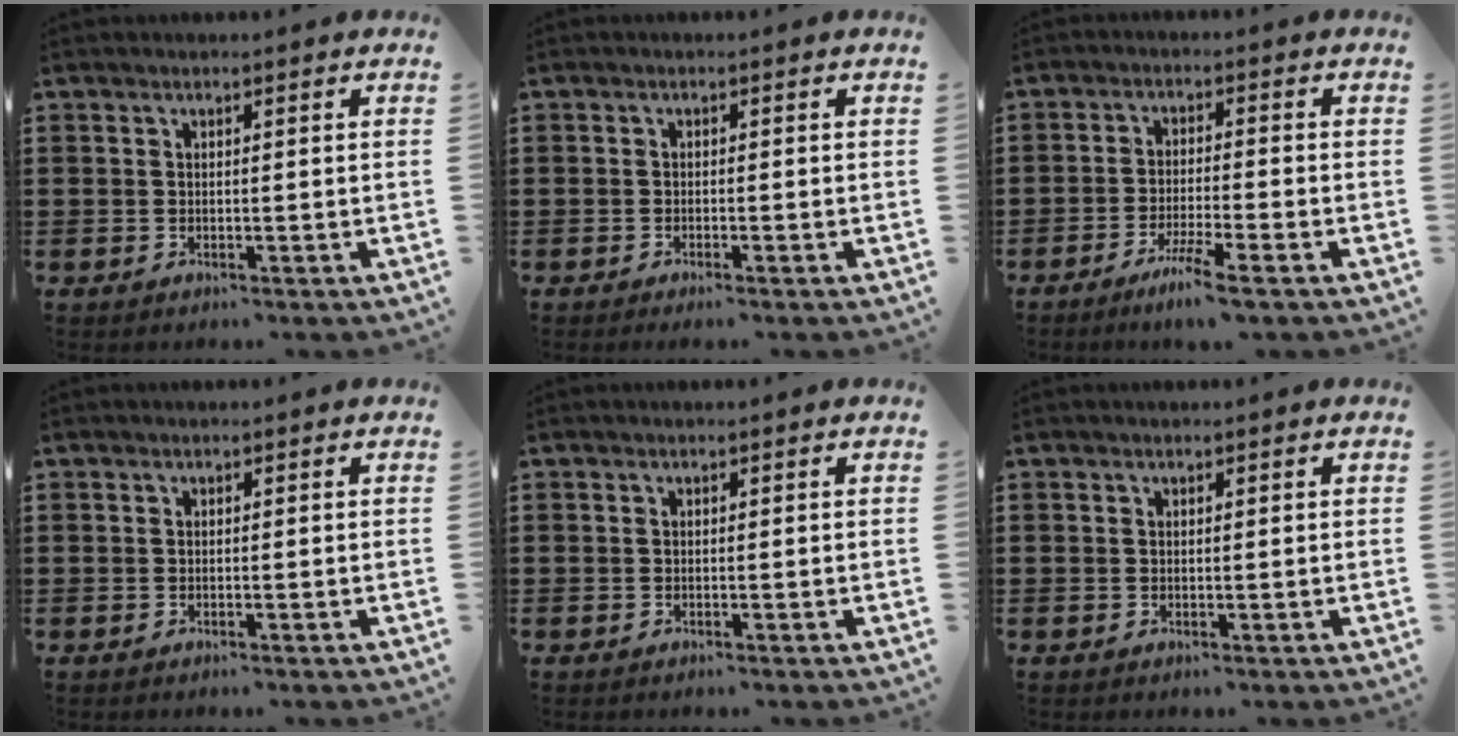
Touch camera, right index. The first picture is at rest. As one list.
[{"total": 0.8, "force": [-0.6, 0.0, 0.5], "torque": [-0.010, -0.002, -0.012]}, {"total": 4.8, "force": [-3.4, -0.4, 3.3], "torque": [-0.068, -0.013, -0.063]}, {"total": 0.0}, {"total": 0.0}, {"total": 0.0}]